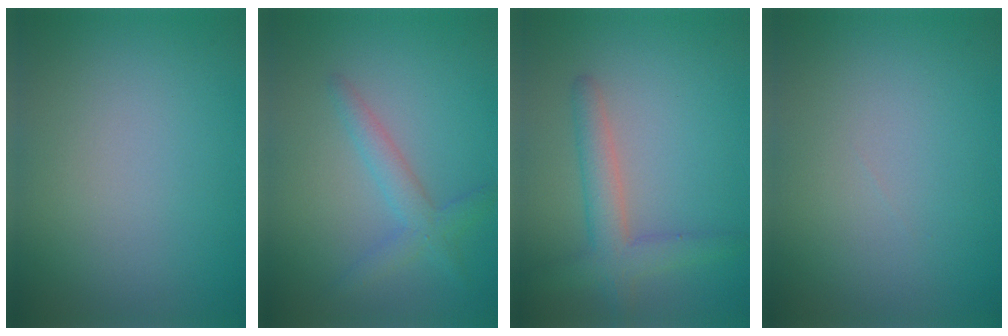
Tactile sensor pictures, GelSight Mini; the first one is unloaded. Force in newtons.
{"total": 2.4, "press": 2.4, "slide": 0.2}
{"total": 3.5, "press": 3.5, "slide": 0.2}
{"total": 0.0}